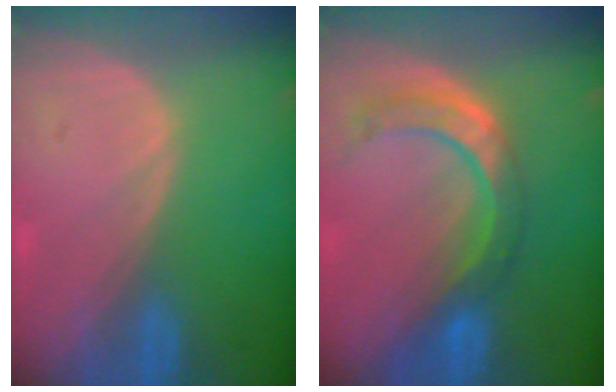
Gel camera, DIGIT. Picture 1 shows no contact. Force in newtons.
{"total": 8.4, "press": 7.2, "slide": 4.4}